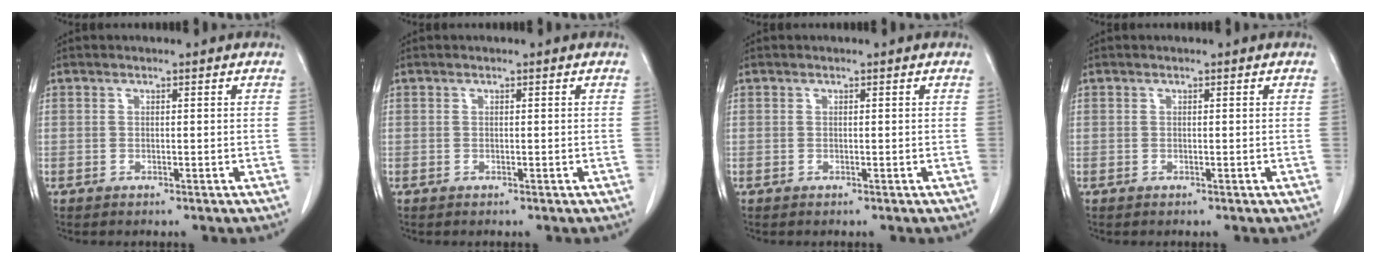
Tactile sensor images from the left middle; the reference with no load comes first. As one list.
[{"total": 0.0}, {"total": 0.0}, {"total": 0.0}]